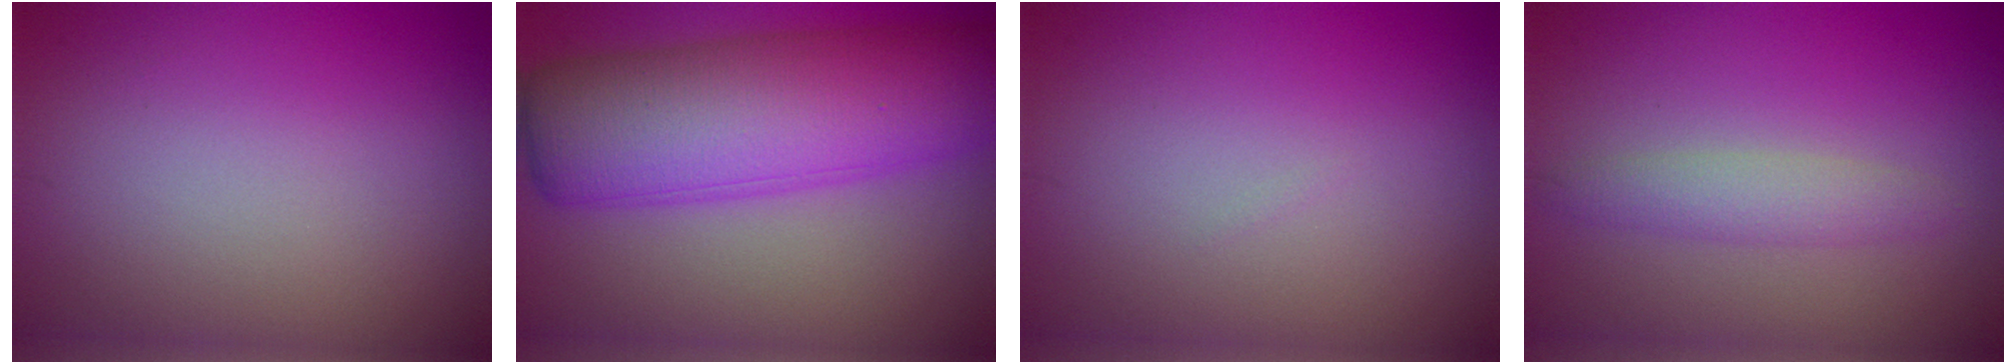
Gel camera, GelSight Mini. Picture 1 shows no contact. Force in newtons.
{"total": 11.8, "press": 11.8, "slide": 0.3}
{"total": 0.0}
{"total": 2.2, "press": 2.2, "slide": 0.0}